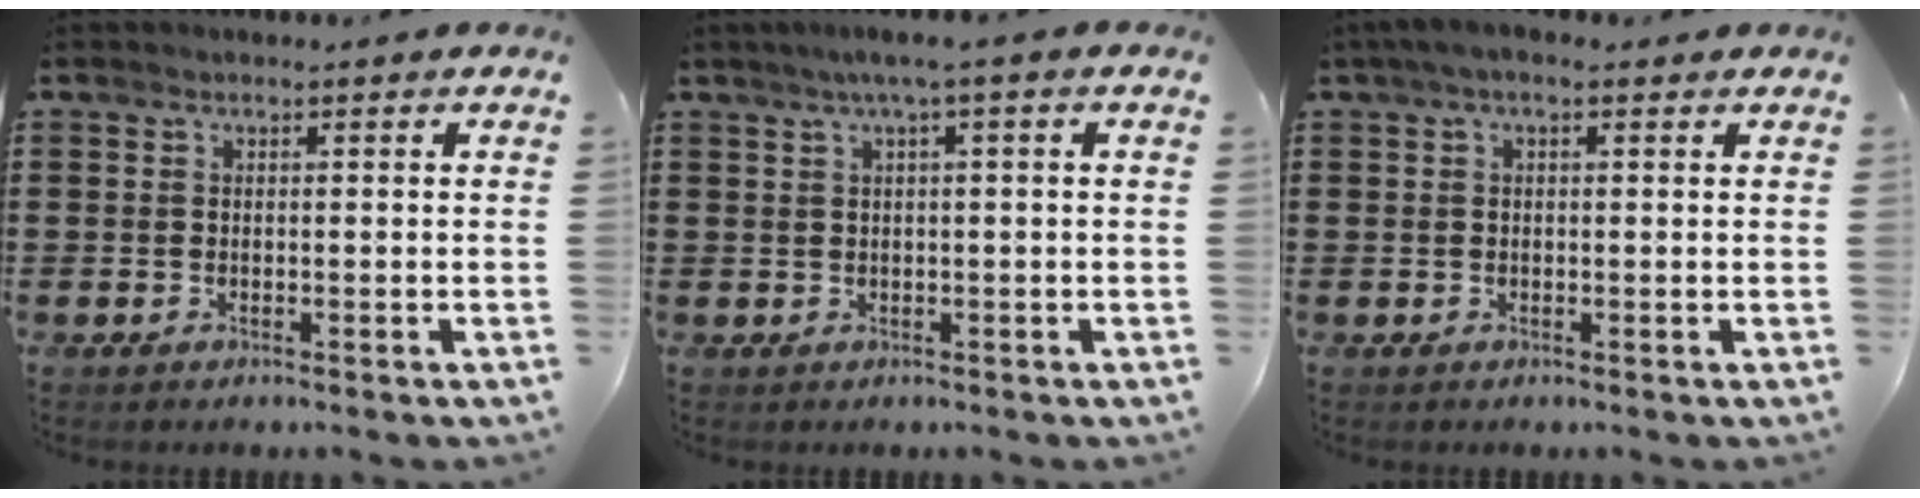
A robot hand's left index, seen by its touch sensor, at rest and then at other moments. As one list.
[{"total": 2.2, "force": [0.4, -0.2, 2.2], "torque": [-0.039, -0.001, 0.006]}, {"total": 2.0, "force": [0.6, 1.0, 1.5], "torque": [-0.033, 0.007, 0.009]}]